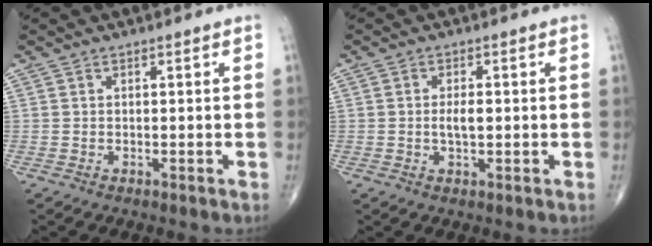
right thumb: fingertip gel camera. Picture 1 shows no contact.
{"total": 3.0, "force": [-0.1, 1.3, 2.6], "torque": [-0.049, -0.001, -0.003]}